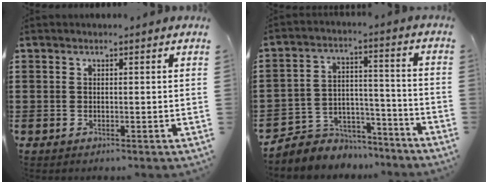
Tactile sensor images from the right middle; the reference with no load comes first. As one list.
[{"total": 4.9, "force": [-4.2, 2.5, -0.1], "torque": [-0.013, 0.010, -0.087]}]